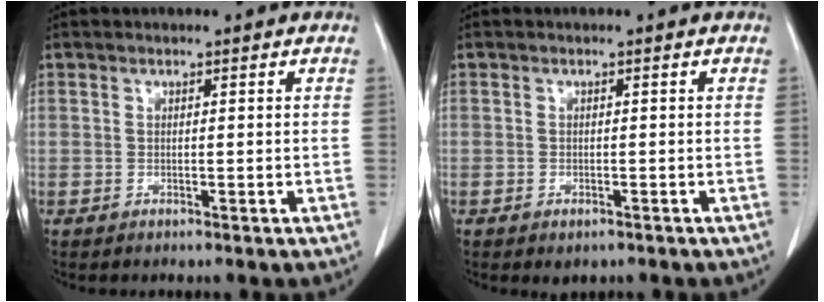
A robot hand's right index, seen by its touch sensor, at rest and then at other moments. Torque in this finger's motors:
{"motor_torque": [0.24, -0.22, 0.00, 0.00]}